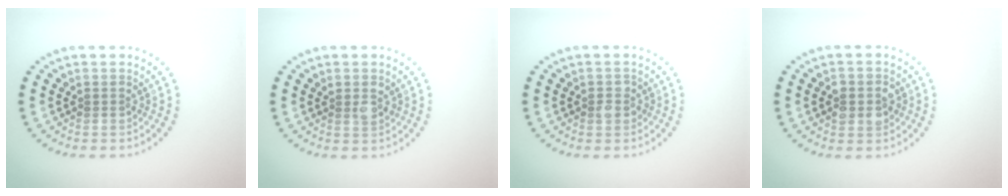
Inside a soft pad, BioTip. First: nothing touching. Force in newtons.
{"total": 1.4, "press": 1.3, "slide": 0.5}
{"total": 1.3, "press": 1.3, "slide": 0.4}
{"total": 2.5, "press": 2.5, "slide": 0.3}